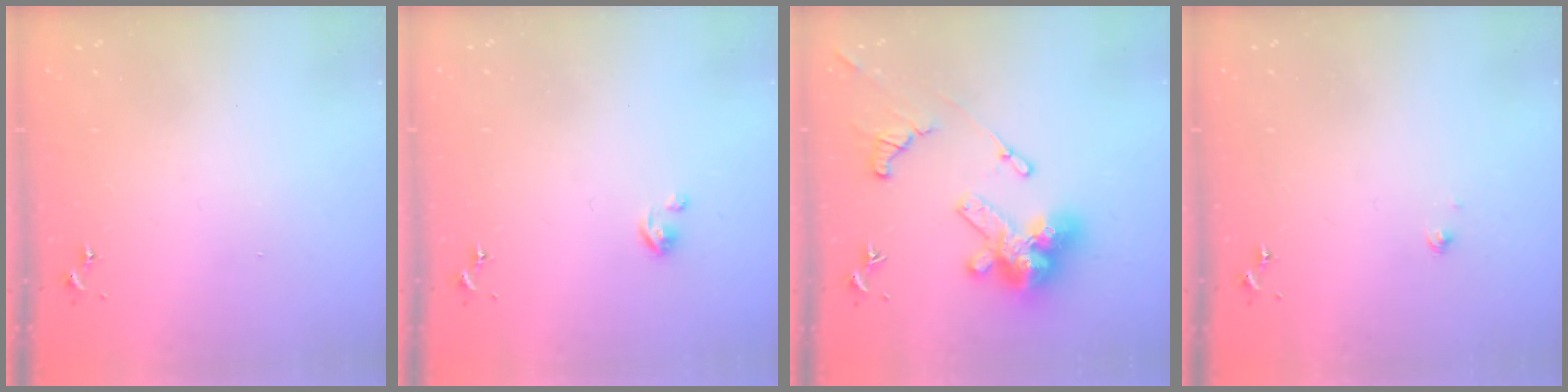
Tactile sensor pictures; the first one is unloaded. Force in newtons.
{"total": 4.1, "press": 4.1, "slide": 0.3}
{"total": 19.4, "press": 19.3, "slide": 1.9}
{"total": 1.2, "press": 1.2, "slide": 0.1}